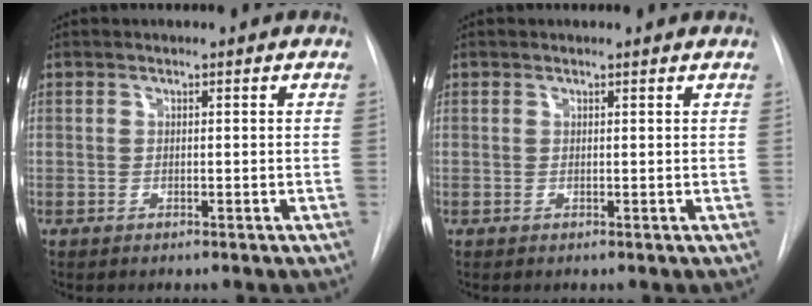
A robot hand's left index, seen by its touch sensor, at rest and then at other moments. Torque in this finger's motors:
{"motor_torque": [-0.05, 0.03, -0.26, 0.00]}